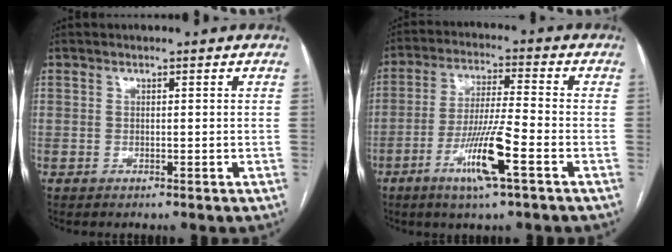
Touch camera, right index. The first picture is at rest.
{"total": 10.4, "force": [-4.6, 0.0, 9.3], "torque": [-0.178, -0.013, -0.088]}